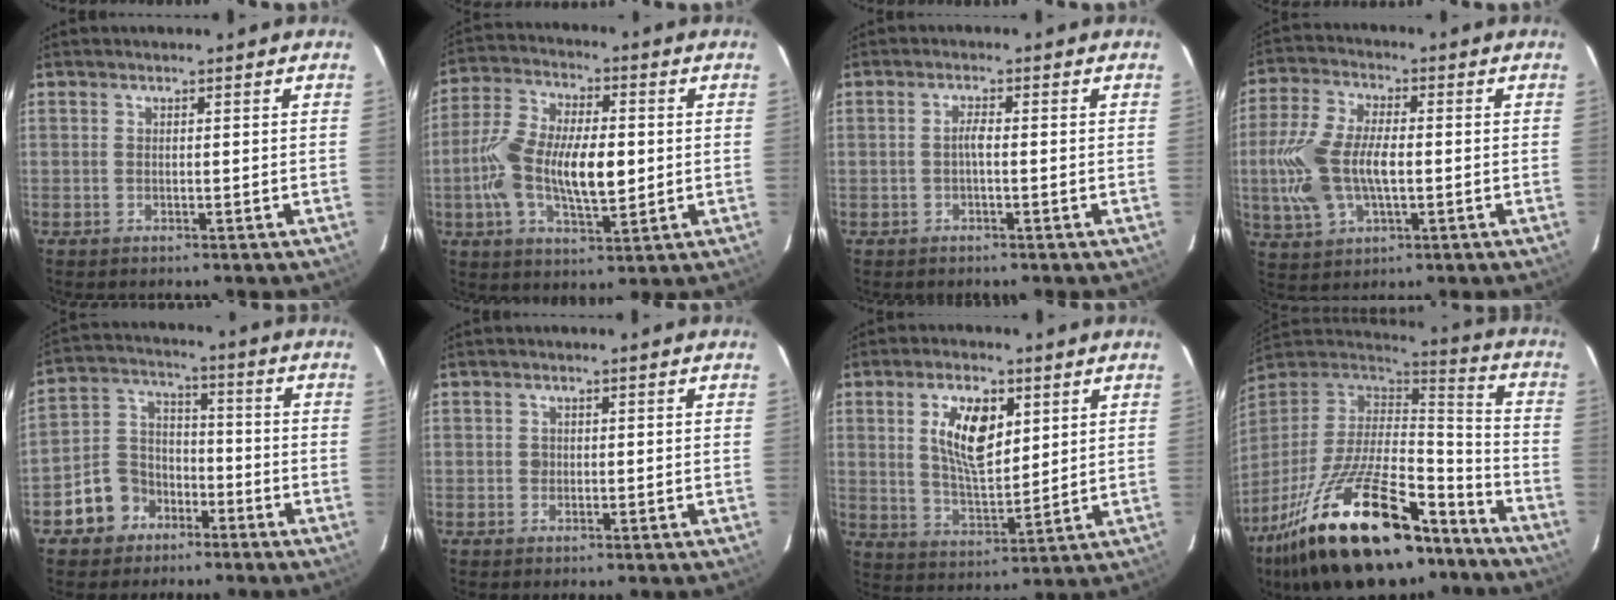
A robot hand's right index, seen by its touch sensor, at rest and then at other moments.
{"total": 15.2, "force": [-1.3, 6.7, 13.6], "torque": [-0.270, 0.002, -0.026]}
{"total": 1.5, "force": [-0.5, 0.2, 1.4], "torque": [-0.027, 0.006, -0.010]}
{"total": 13.6, "force": [-1.2, 7.3, 11.4], "torque": [-0.252, 0.006, -0.019]}
{"total": 9.2, "force": [-5.3, 7.2, 1.9], "torque": [-0.053, 0.043, -0.086]}
{"total": 1.0, "force": [-0.1, 1.0, 0.1], "torque": [0.002, 0.001, -0.001]}
{"total": 10.7, "force": [3.8, 5.1, 8.6], "torque": [-0.155, 0.006, 0.076]}
{"total": 31.5, "force": [-20.5, 12.1, 20.6], "torque": [-0.389, -0.026, -0.315]}